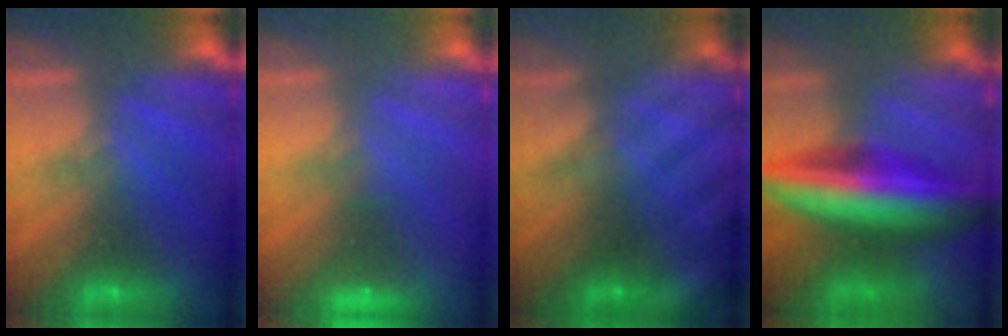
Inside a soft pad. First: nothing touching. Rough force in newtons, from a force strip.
{"total": 1.9}
{"total": 3.0}
{"total": 8.1}